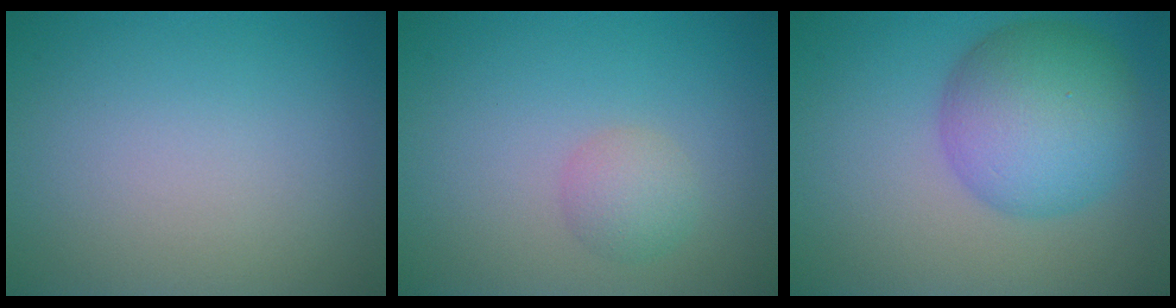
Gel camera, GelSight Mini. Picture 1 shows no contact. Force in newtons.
{"total": 2.0, "press": 2.0, "slide": 0.0}
{"total": 7.8, "press": 7.8, "slide": 0.4}